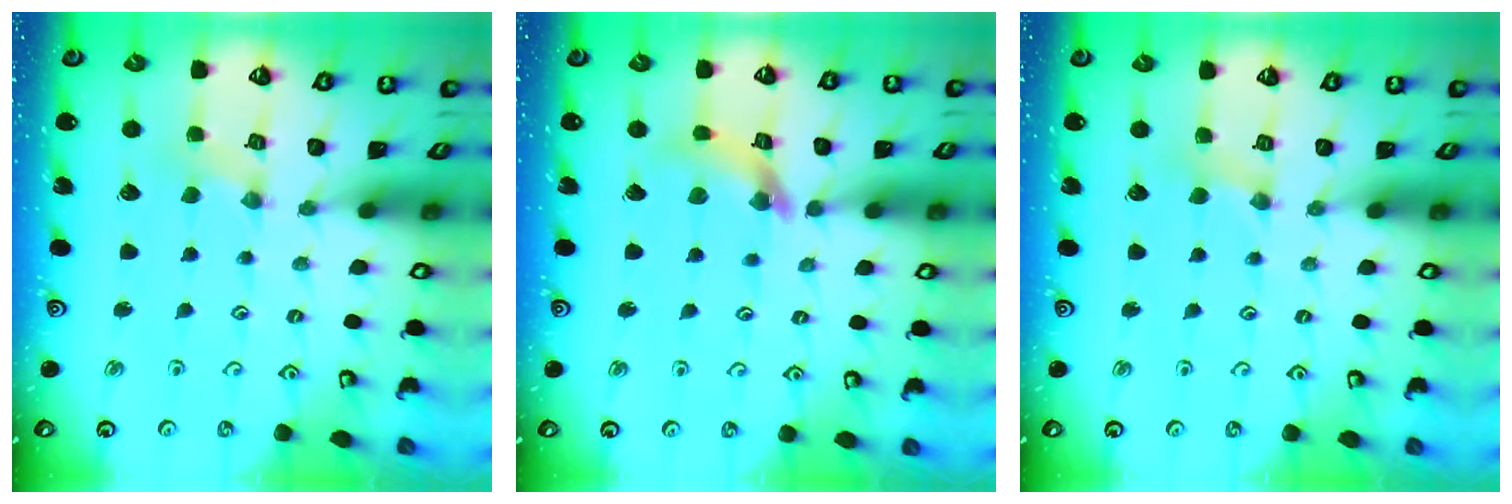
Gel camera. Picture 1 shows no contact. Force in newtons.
{"total": 8.0, "press": 7.9, "slide": 0.8}
{"total": 2.1, "press": 2.1, "slide": 0.4}